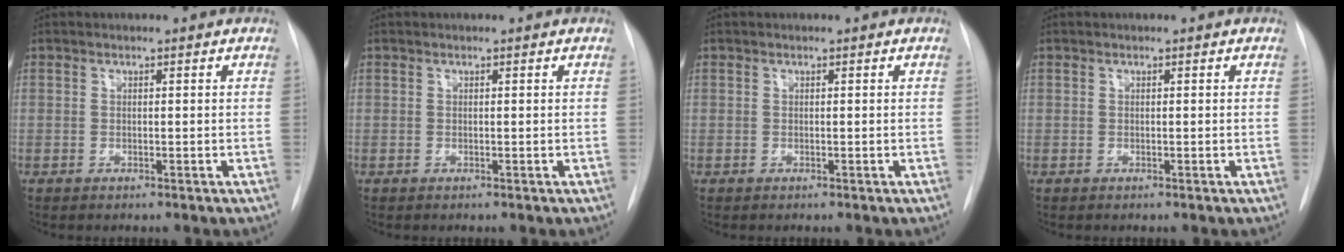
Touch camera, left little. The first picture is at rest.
{"total": 0.0}
{"total": 0.0}
{"total": 0.0}